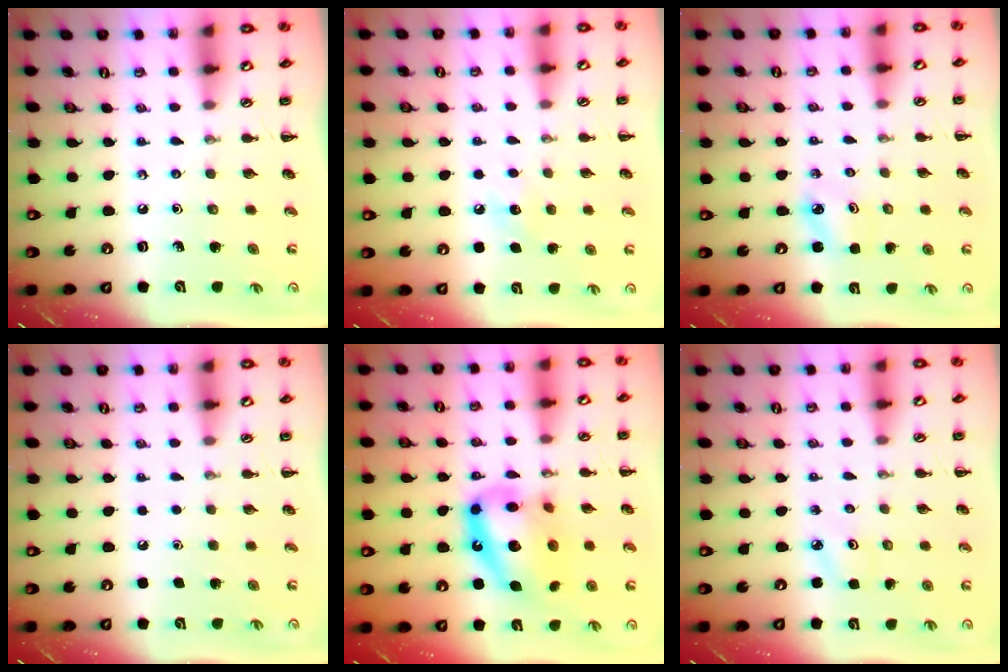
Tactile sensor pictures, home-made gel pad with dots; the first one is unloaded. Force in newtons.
{"total": 6.2, "press": 5.9, "slide": 1.8}
{"total": 2.3, "press": 2.3, "slide": 0.4}
{"total": 2.3, "press": 2.3, "slide": 0.1}
{"total": 17.3, "press": 16.9, "slide": 4.0}
{"total": 2.4, "press": 2.3, "slide": 0.6}